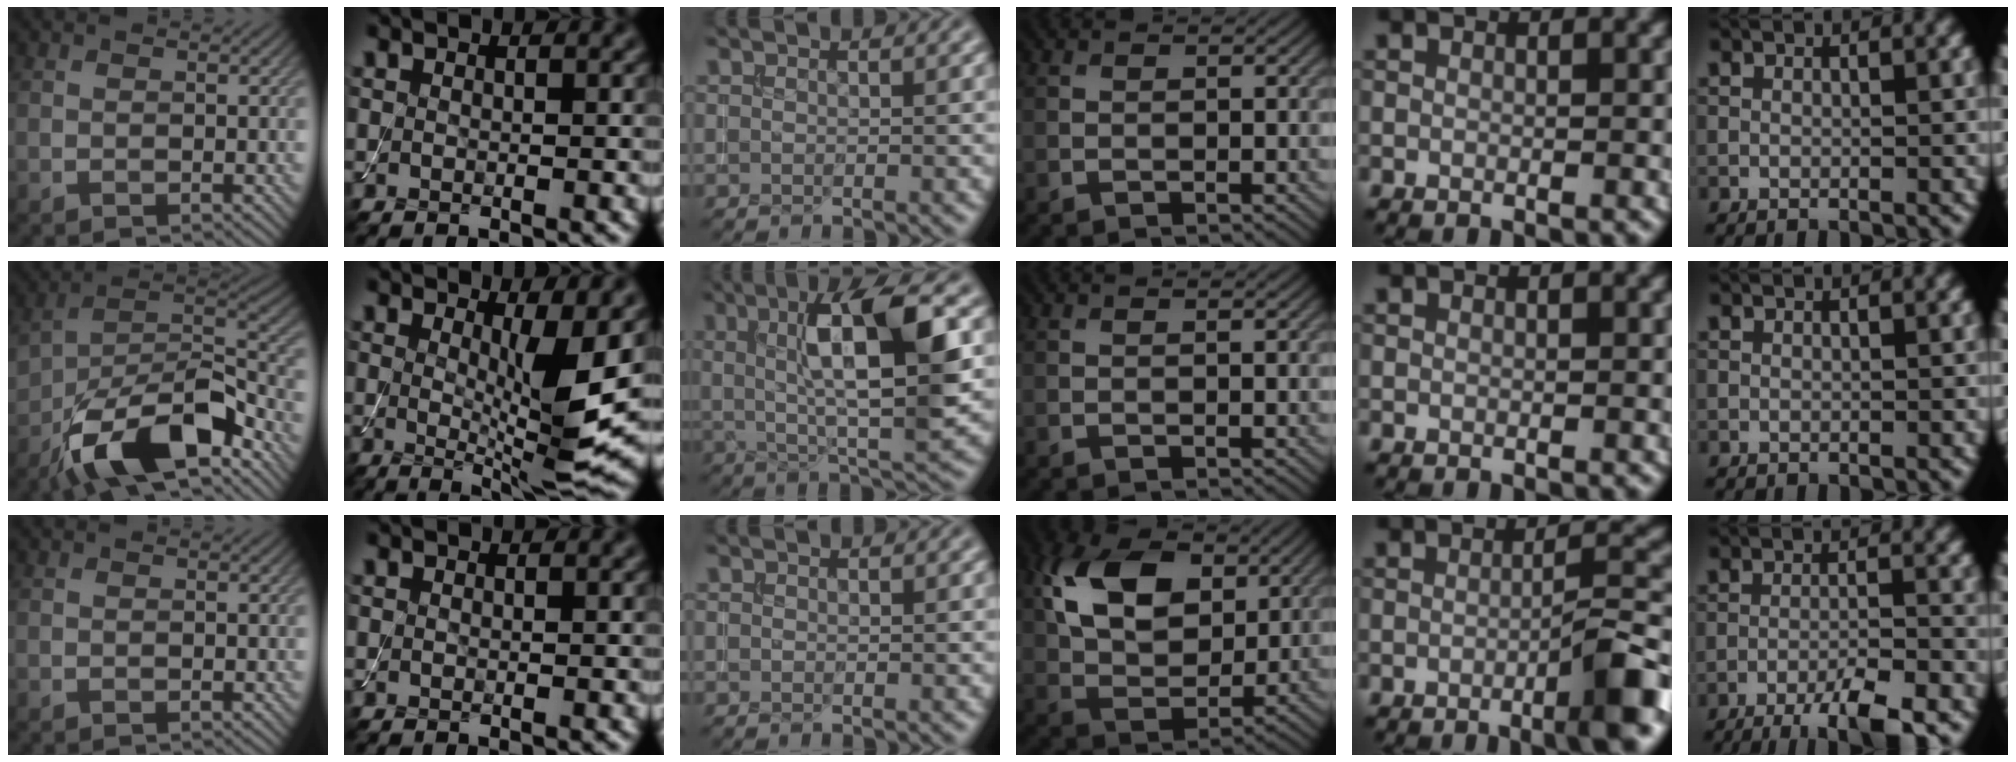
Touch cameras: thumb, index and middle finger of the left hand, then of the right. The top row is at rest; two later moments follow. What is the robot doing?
{"motion": "assemble", "object": "toy tower of hanoi"}